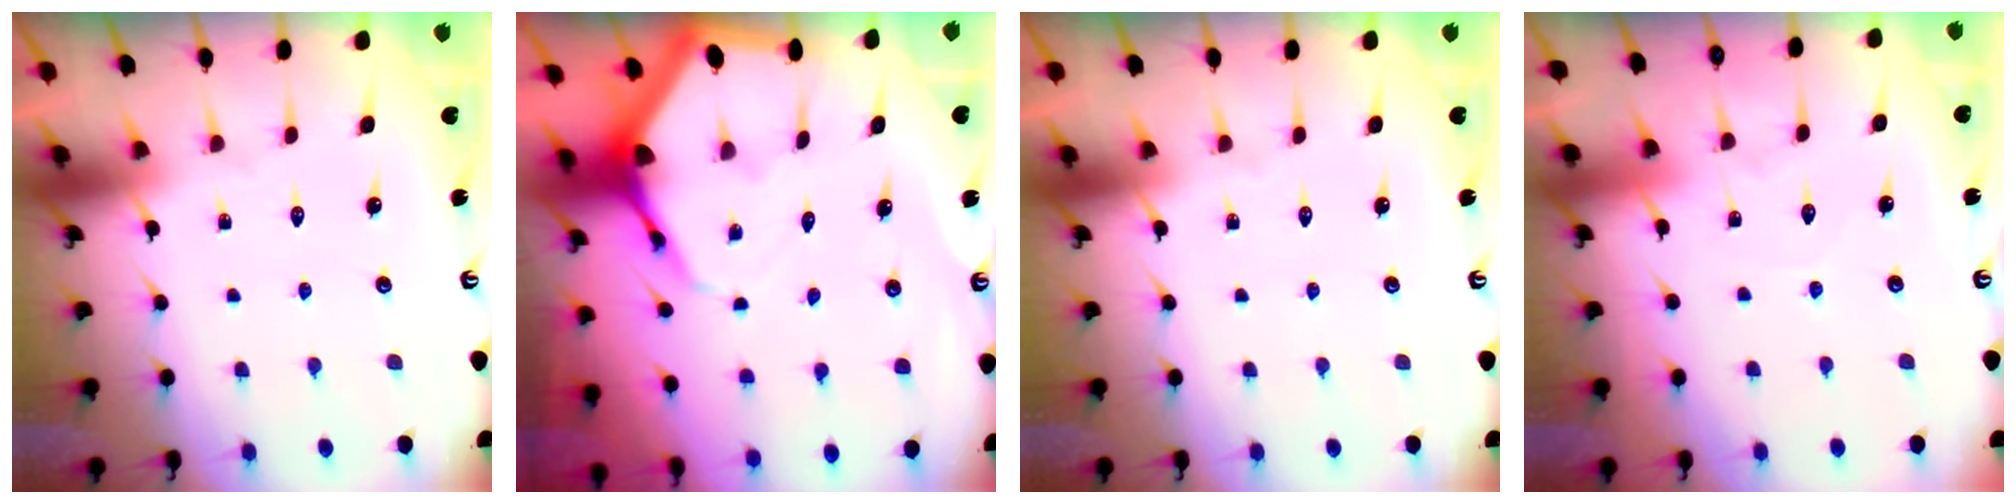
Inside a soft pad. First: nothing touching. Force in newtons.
{"total": 6.0, "press": 5.9, "slide": 0.7}
{"total": 0.0}
{"total": 2.7, "press": 2.7, "slide": 0.3}